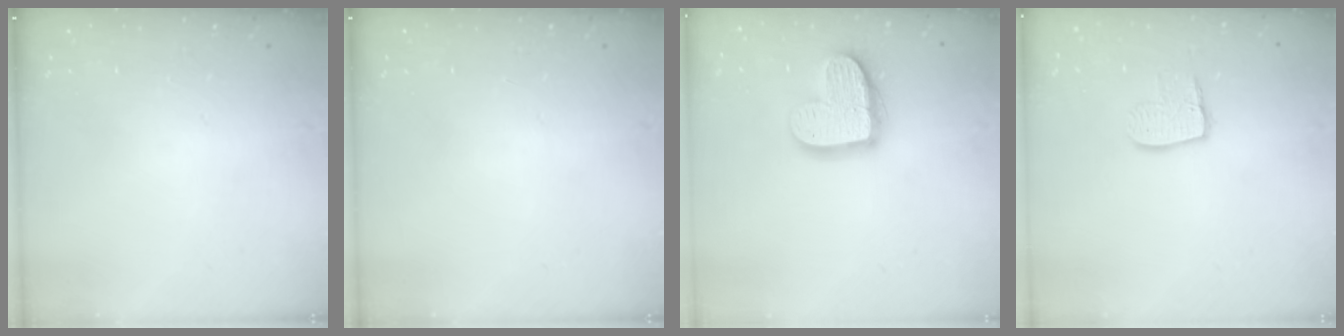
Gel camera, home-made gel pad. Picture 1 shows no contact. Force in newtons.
{"total": 0.0}
{"total": 16.2, "press": 16.1, "slide": 1.5}
{"total": 8.7, "press": 8.6, "slide": 0.7}